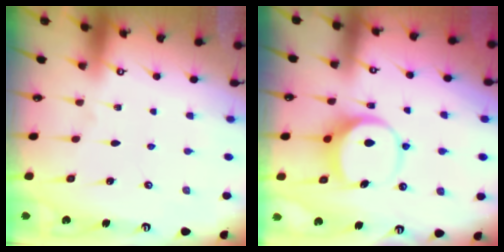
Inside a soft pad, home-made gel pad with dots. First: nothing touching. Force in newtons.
{"total": 7.0, "press": 7.0, "slide": 0.9}